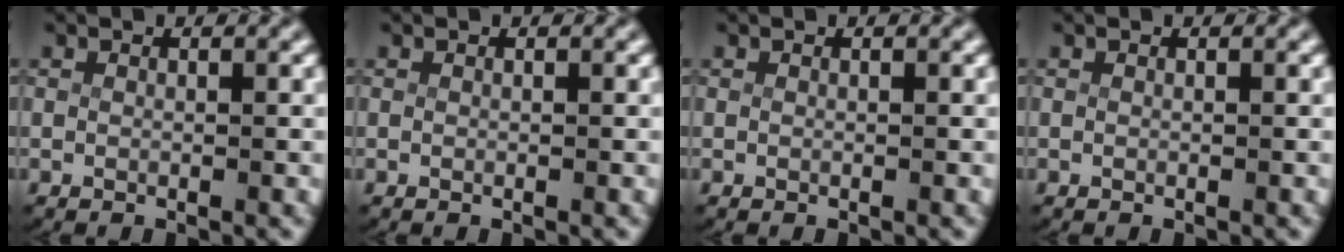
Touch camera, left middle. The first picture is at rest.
{"total": 0.0}
{"total": 0.0}
{"total": 0.0}